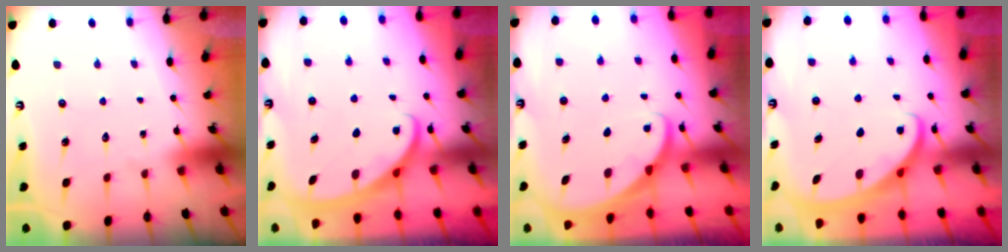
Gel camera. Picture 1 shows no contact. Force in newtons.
{"total": 2.8, "press": 2.8, "slide": 0.4}
{"total": 1.8, "press": 1.8, "slide": 0.0}
{"total": 2.6, "press": 2.5, "slide": 0.3}